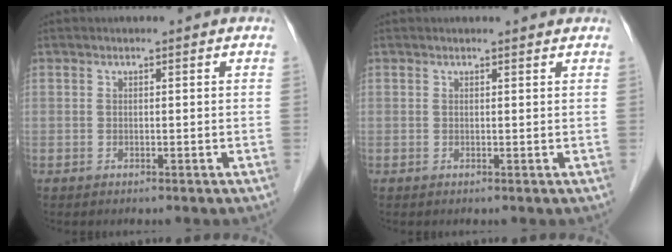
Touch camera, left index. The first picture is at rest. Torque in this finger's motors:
{"motor_torque": [0.16, -0.08, -0.02, -0.01]}